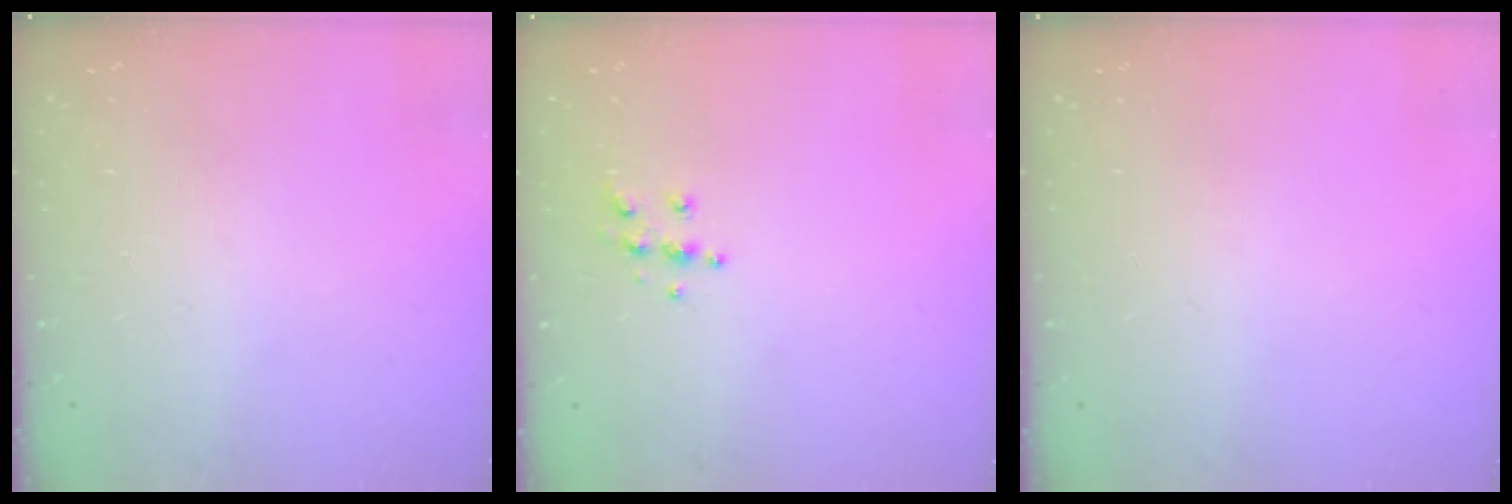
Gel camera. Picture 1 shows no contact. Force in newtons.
{"total": 5.9, "press": 5.9, "slide": 0.6}
{"total": 0.0}